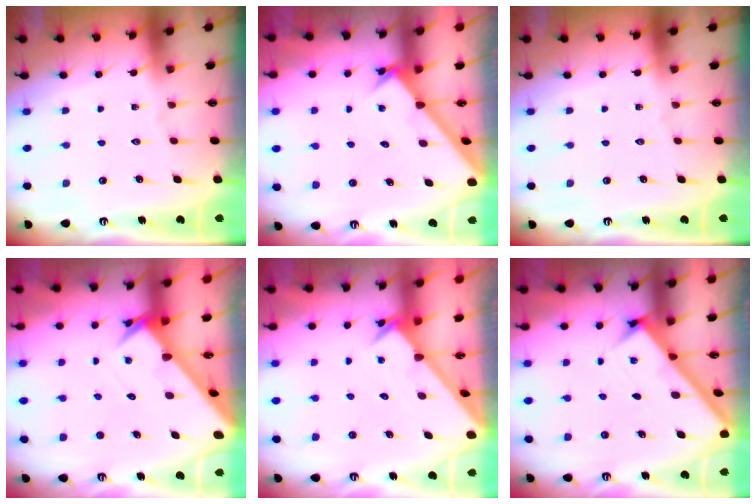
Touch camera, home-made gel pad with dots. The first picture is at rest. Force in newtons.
{"total": 2.1, "press": 2.1, "slide": 0.2}
{"total": 0.0}
{"total": 3.0, "press": 3.0, "slide": 0.2}
{"total": 2.1, "press": 2.1, "slide": 0.1}
{"total": 2.4, "press": 2.4, "slide": 0.2}